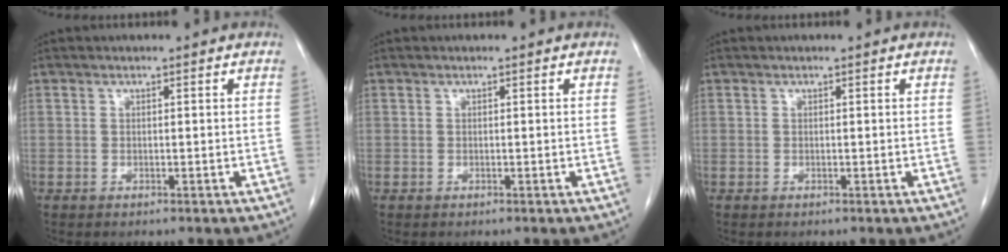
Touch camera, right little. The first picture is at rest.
{"total": 0.0}
{"total": 0.0}